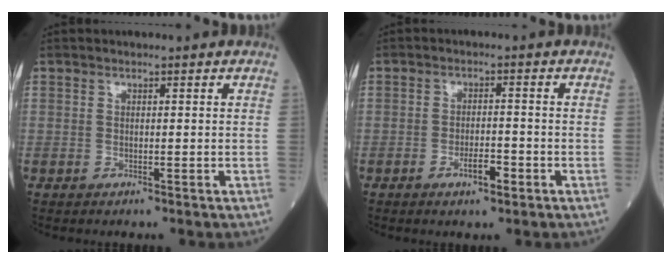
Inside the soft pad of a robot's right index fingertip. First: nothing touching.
{"total": 3.3, "force": [-1.7, 0.9, 2.7], "torque": [-0.043, 0.002, -0.028]}